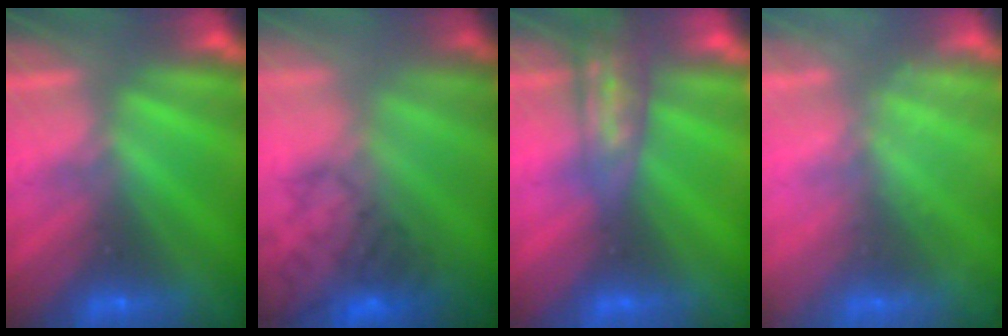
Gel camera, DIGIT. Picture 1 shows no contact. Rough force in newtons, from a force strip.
{"total": 4.3}
{"total": 2.7}
{"total": 2.4}